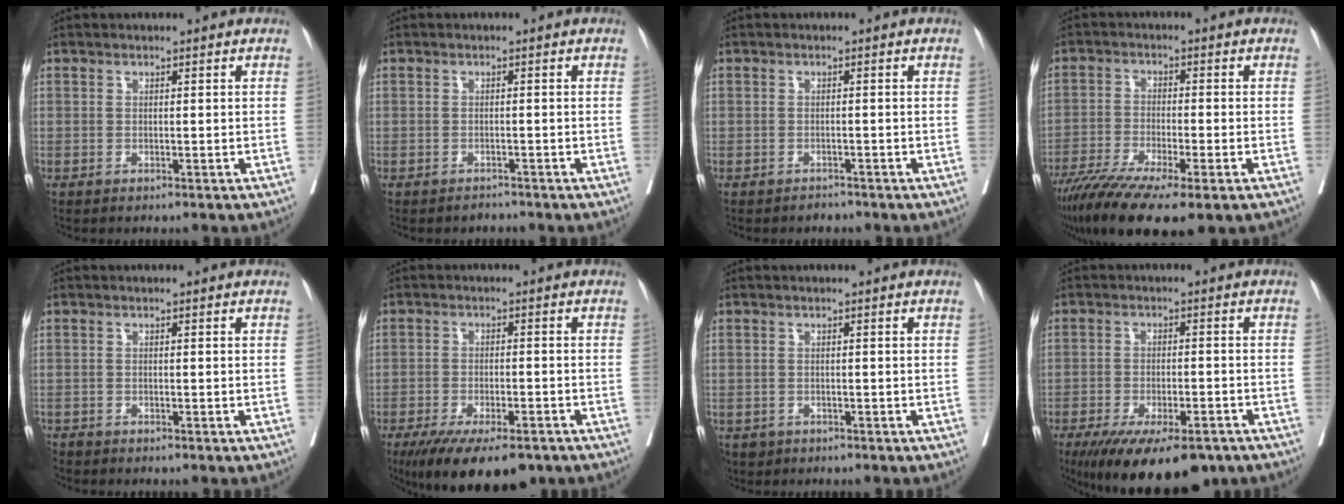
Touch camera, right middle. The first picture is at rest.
{"total": 0.8, "force": [-0.7, 0.2, -0.3], "torque": [0.004, -0.002, -0.014]}
{"total": 0.8, "force": [-0.7, 0.2, -0.2], "torque": [0.002, 0.000, -0.015]}
{"total": 14.8, "force": [-10.6, 3.0, 9.9], "torque": [-0.177, -0.033, -0.175]}
{"total": 1.4, "force": [-1.3, 0.5, 0.2], "torque": [-0.008, -0.005, -0.026]}
{"total": 13.1, "force": [-9.5, 3.9, 8.2], "torque": [-0.124, -0.018, -0.146]}
{"total": 2.8, "force": [-1.8, 2.1, 0.4], "torque": [-0.004, 0.001, -0.029]}
{"total": 15.0, "force": [-10.9, 4.4, 9.4], "torque": [-0.140, -0.025, -0.161]}